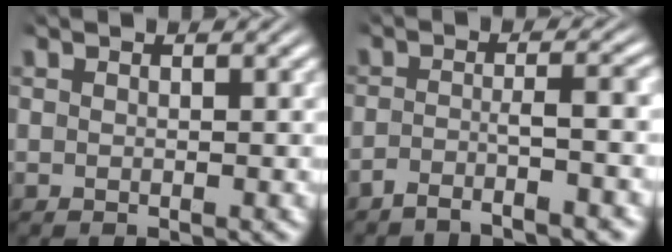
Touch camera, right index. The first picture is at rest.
{"total": 3.7, "force": [-3.0, 0.3, 2.0], "torque": [-0.025, -0.009, -0.047]}